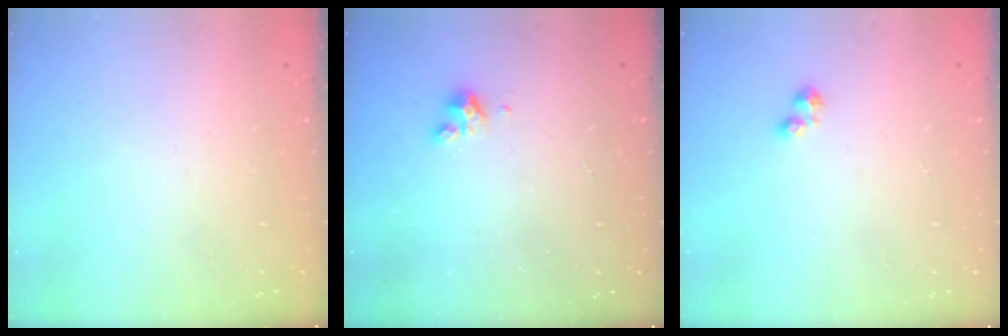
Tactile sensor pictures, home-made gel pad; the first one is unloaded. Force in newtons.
{"total": 2.3, "press": 2.3, "slide": 0.2}
{"total": 2.0, "press": 2.0, "slide": 0.2}